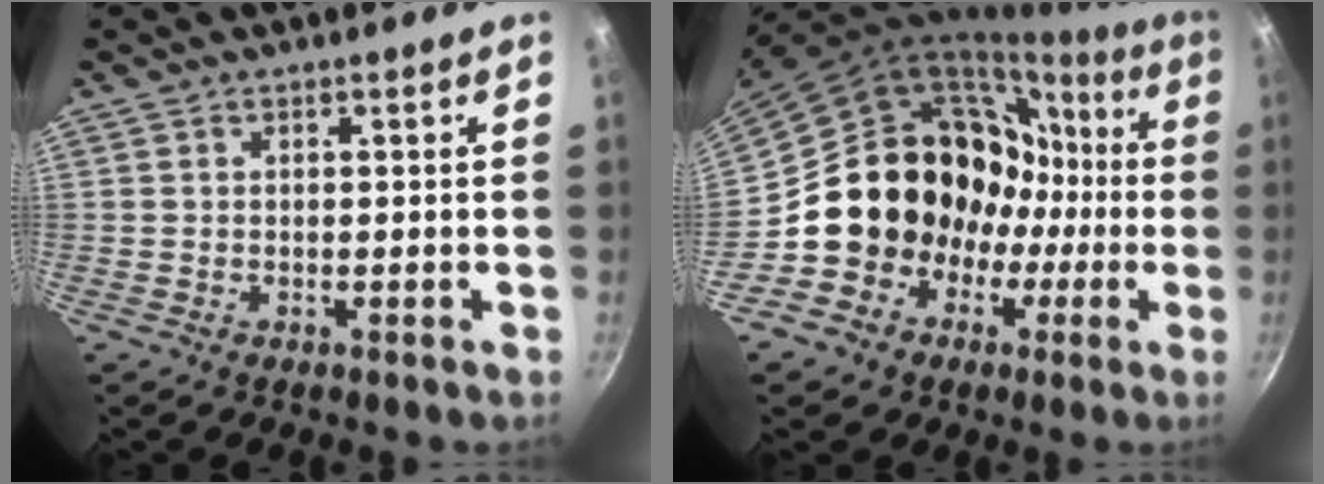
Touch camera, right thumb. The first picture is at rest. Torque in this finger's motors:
{"motor_torque": [-0.08, 1.66, 0.52, -0.54, 0.27]}